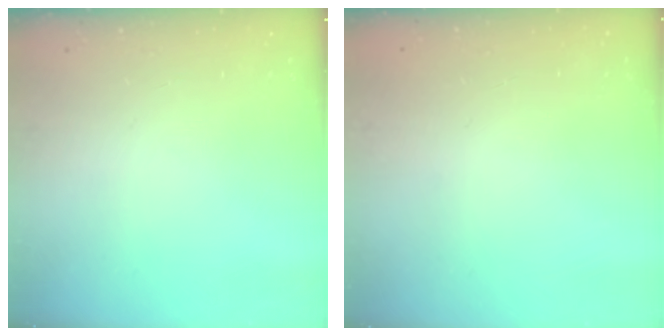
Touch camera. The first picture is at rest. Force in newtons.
{"total": 0.7, "press": 0.3, "slide": 0.7}